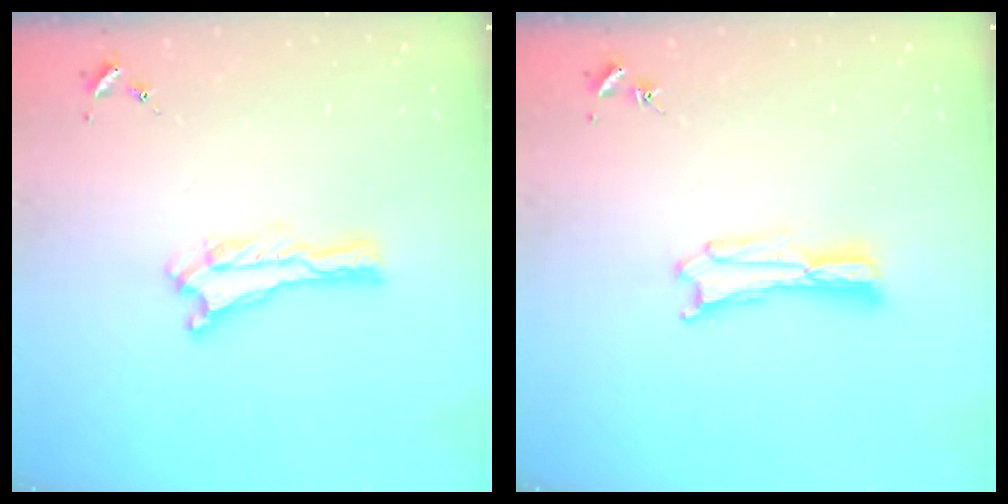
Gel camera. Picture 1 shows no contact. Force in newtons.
{"total": 0.9, "press": 0.9, "slide": 0.2}